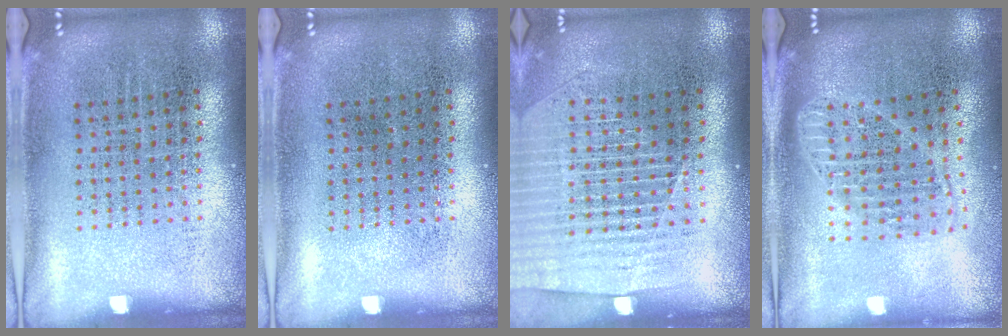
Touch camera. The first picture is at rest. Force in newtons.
{"total": 0.0}
{"total": 1.5, "press": 1.4, "slide": 0.5}
{"total": 1.8, "press": 1.5, "slide": 0.9}